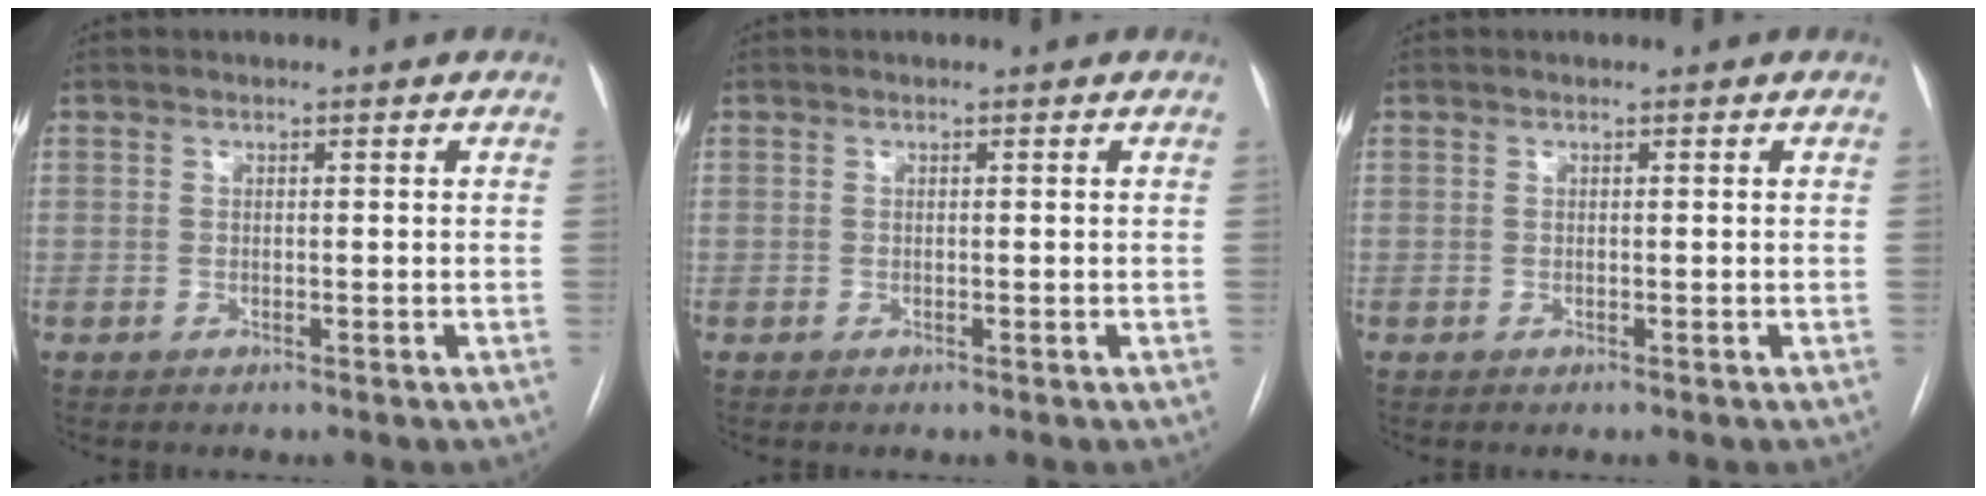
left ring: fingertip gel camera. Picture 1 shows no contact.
{"total": 0.0}
{"total": 0.0}